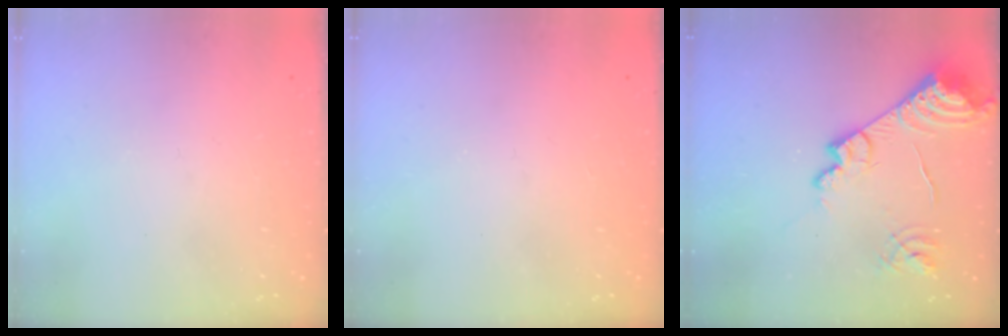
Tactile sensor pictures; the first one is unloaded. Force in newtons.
{"total": 1.4, "press": 1.2, "slide": 0.7}
{"total": 16.6, "press": 16.5, "slide": 1.7}